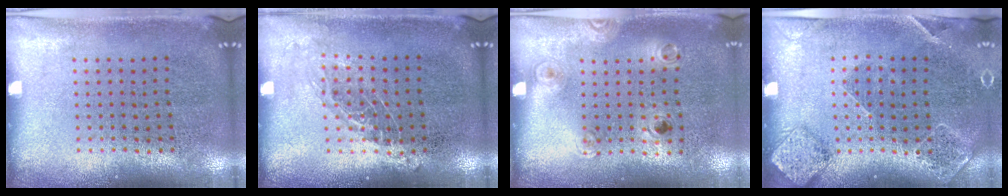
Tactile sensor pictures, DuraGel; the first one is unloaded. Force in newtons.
{"total": 1.0, "press": 0.9, "slide": 0.5}
{"total": 1.2, "press": 0.8, "slide": 0.8}
{"total": 1.6, "press": 1.6, "slide": 0.4}